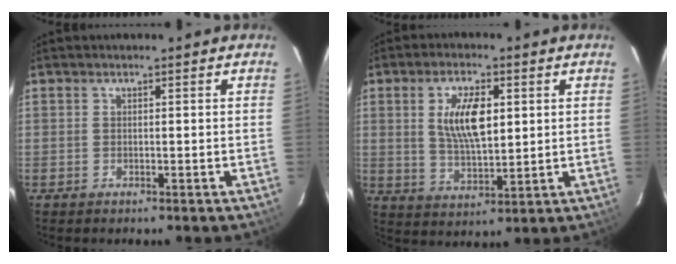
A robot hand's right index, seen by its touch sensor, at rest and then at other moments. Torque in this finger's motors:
{"motor_torque": [0.34, 0.10, 0.25, 0.11]}